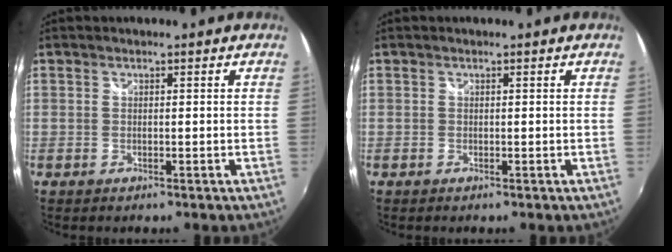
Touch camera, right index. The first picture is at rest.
{"total": 0.0}